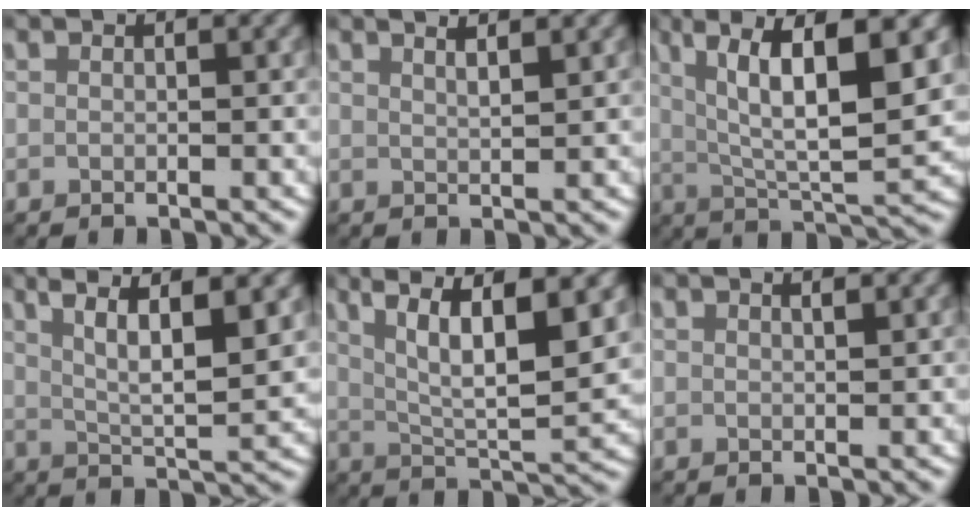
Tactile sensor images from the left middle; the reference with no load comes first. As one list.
[{"total": 3.0, "force": [2.2, 0.7, 1.9], "torque": [-0.022, 0.004, 0.035]}, {"total": 10.4, "force": [3.6, 3.7, 9.1], "torque": [-0.140, 0.011, 0.058]}, {"total": 7.5, "force": [3.6, 2.6, 6.0], "torque": [-0.087, 0.004, 0.054]}, {"total": 9.1, "force": [3.6, 3.5, 7.6], "torque": [-0.116, 0.000, 0.056]}, {"total": 0.9, "force": [0.6, 0.0, 0.6], "torque": [-0.007, 0.001, 0.011]}]